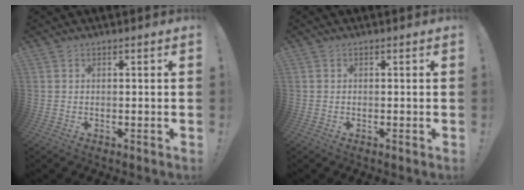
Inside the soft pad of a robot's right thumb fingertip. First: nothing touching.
{"total": 0.0}